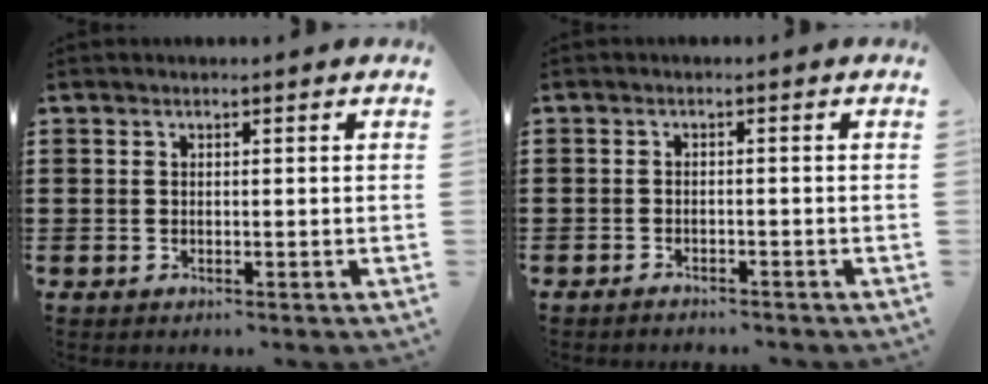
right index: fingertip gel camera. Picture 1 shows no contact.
{"total": 1.3, "force": [-1.3, 0.2, 0.0], "torque": [-0.004, 0.004, -0.027]}